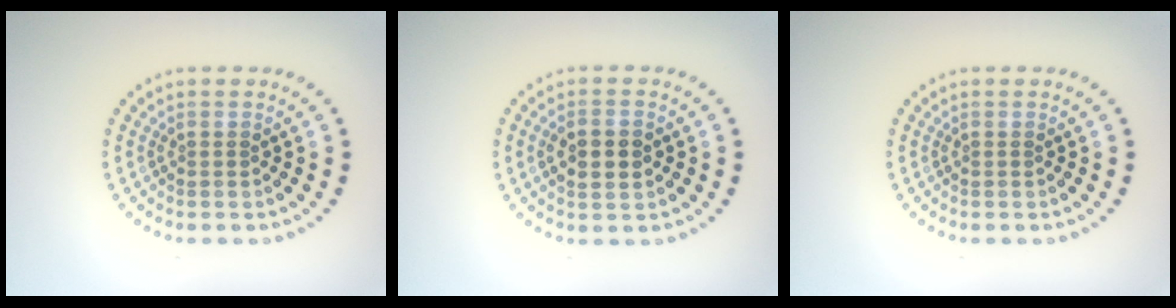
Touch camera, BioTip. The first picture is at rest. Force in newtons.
{"total": 2.7, "press": 2.7, "slide": 0.3}
{"total": 0.0}